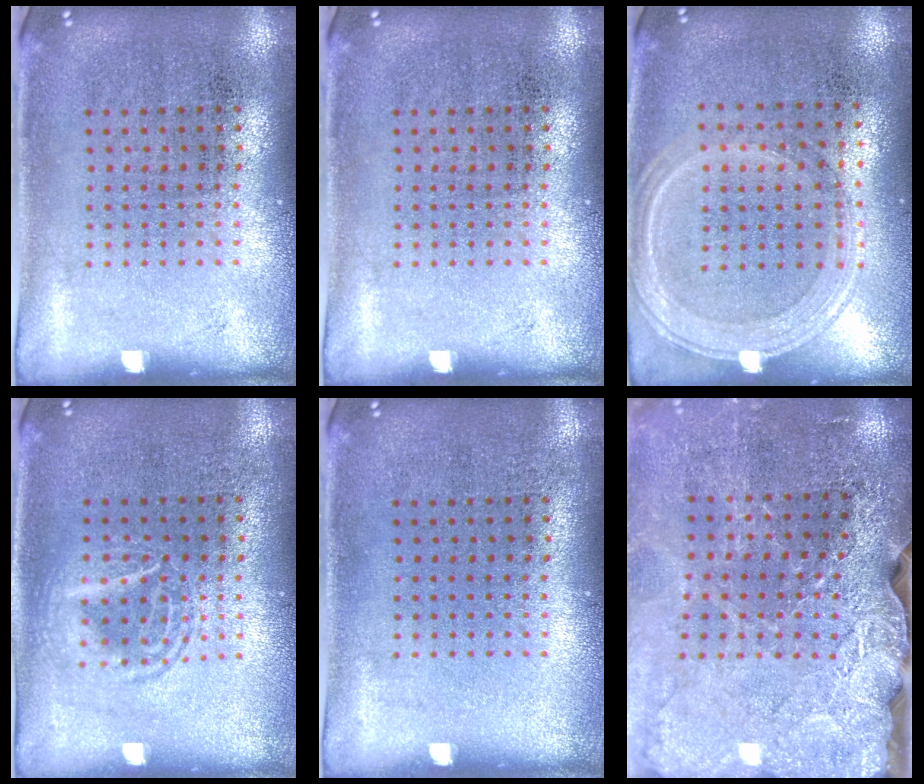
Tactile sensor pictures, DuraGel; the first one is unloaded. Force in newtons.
{"total": 0.0}
{"total": 1.2, "press": 1.1, "slide": 0.5}
{"total": 1.3, "press": 1.3, "slide": 0.1}
{"total": 0.0}
{"total": 3.2, "press": 3.1, "slide": 0.8}